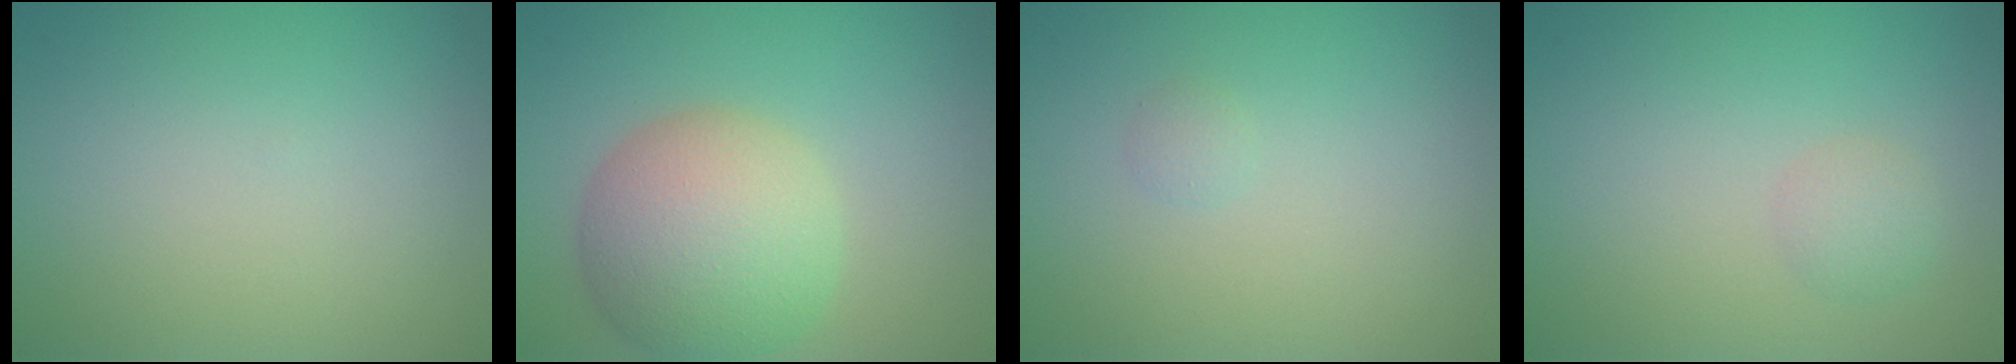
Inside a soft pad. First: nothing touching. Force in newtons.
{"total": 8.1, "press": 8.1, "slide": 0.3}
{"total": 0.6, "press": 0.6, "slide": 0.1}
{"total": 1.4, "press": 1.4, "slide": 0.1}